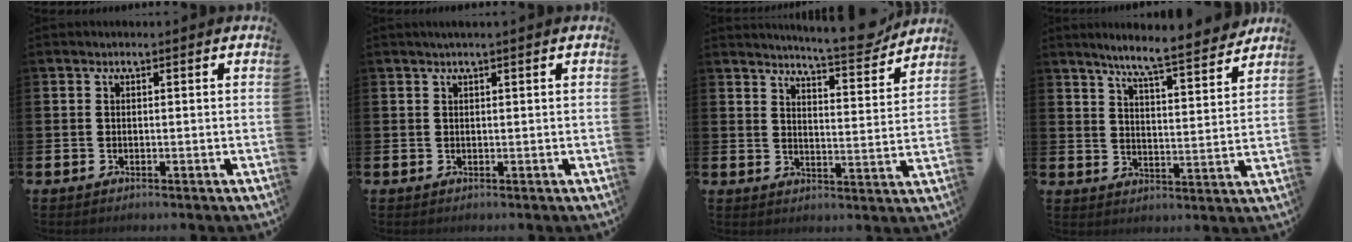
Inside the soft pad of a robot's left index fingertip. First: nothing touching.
{"total": 1.0, "force": [0.8, -0.1, 0.6], "torque": [-0.016, 0.005, 0.015]}
{"total": 6.2, "force": [6.0, 0.1, 1.4], "torque": [-0.021, -0.040, 0.104]}
{"total": 7.7, "force": [7.1, 0.0, 2.9], "torque": [-0.068, -0.052, 0.119]}